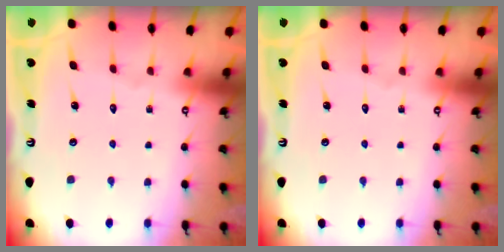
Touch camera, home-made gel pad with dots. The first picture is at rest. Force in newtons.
{"total": 0.0}